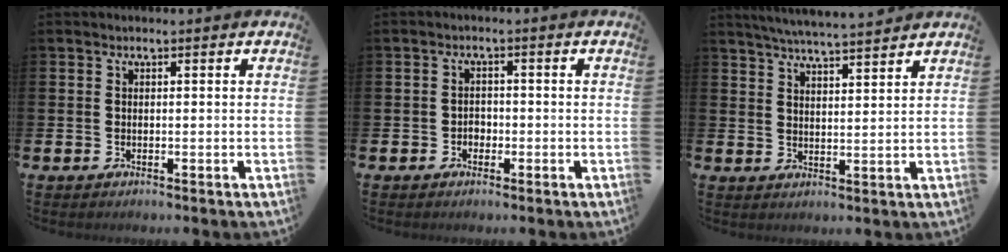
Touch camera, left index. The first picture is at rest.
{"total": 1.6, "force": [-0.7, 1.3, 0.5], "torque": [-0.009, 0.002, -0.017]}
{"total": 5.5, "force": [5.3, -0.3, 1.1], "torque": [-0.042, -0.025, 0.096]}